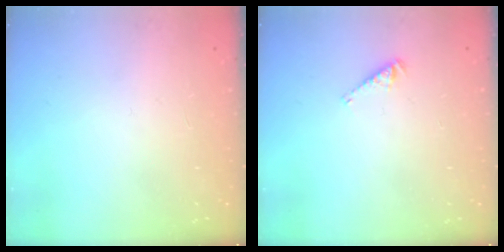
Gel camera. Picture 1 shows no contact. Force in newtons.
{"total": 3.4, "press": 3.4, "slide": 0.4}